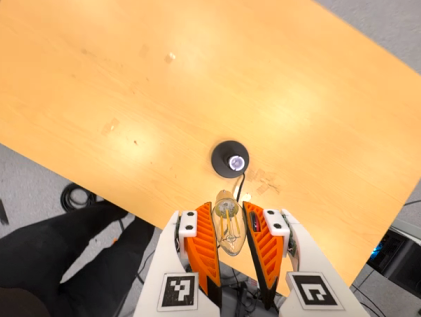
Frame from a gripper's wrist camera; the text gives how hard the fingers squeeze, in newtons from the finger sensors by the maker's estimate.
{"total": 10.2, "left": 9.8, "right": 10.7}